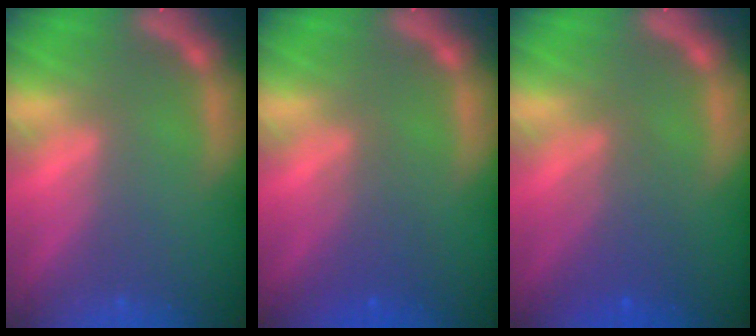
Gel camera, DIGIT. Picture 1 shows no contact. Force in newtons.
{"total": 2.5}
{"total": 3.6}